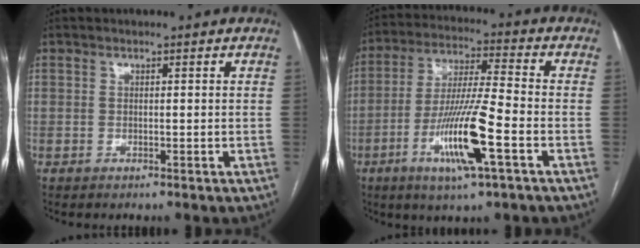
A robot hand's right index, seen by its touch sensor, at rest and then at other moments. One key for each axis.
{"total": 13.4, "fx": -5.1, "fy": 0.5, "fz": 12.4, "tx": -0.244, "ty": -0.014, "tz": -0.094}